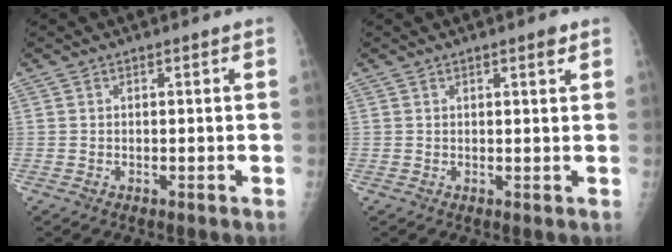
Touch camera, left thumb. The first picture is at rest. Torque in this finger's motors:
{"motor_torque": [0.22, 0.30, -0.20, -0.28, 0.02]}